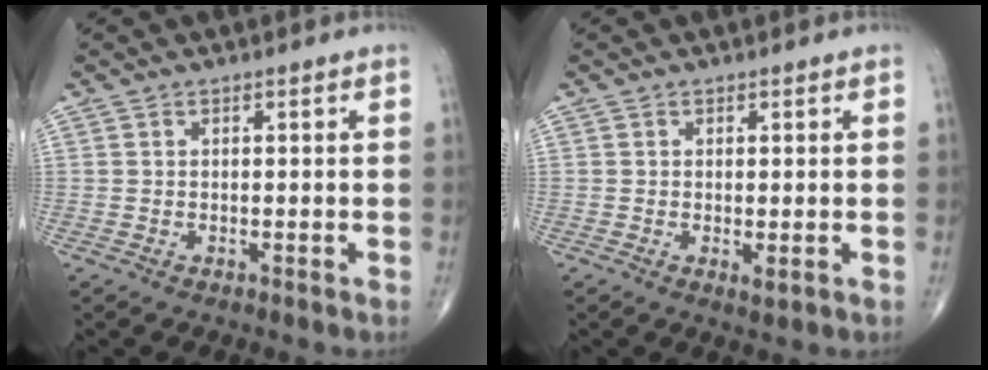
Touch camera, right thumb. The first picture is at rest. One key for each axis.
{"total": 1.3, "fx": -0.2, "fy": 0.5, "fz": 1.2, "tx": -0.019, "ty": -0.006, "tz": -0.003}